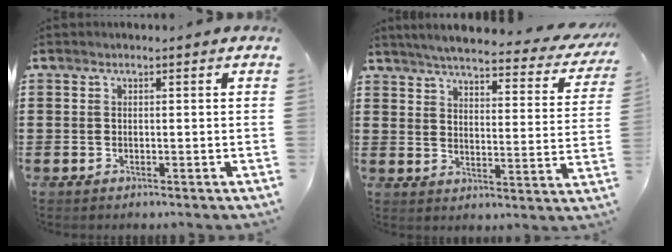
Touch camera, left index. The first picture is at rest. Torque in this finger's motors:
{"motor_torque": [1.60, -0.49, 0.76, 0.16]}